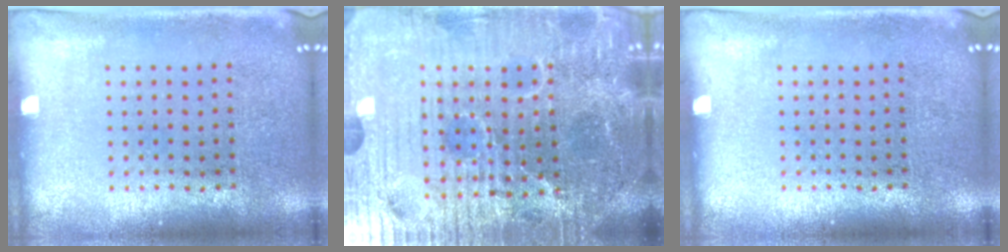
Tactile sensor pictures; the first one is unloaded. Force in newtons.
{"total": 7.2, "press": 6.5, "slide": 3.2}
{"total": 0.0}